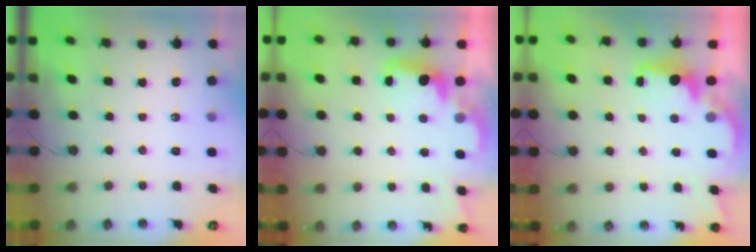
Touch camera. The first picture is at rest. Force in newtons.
{"total": 2.6, "press": 2.5, "slide": 0.6}
{"total": 2.2, "press": 2.0, "slide": 0.7}